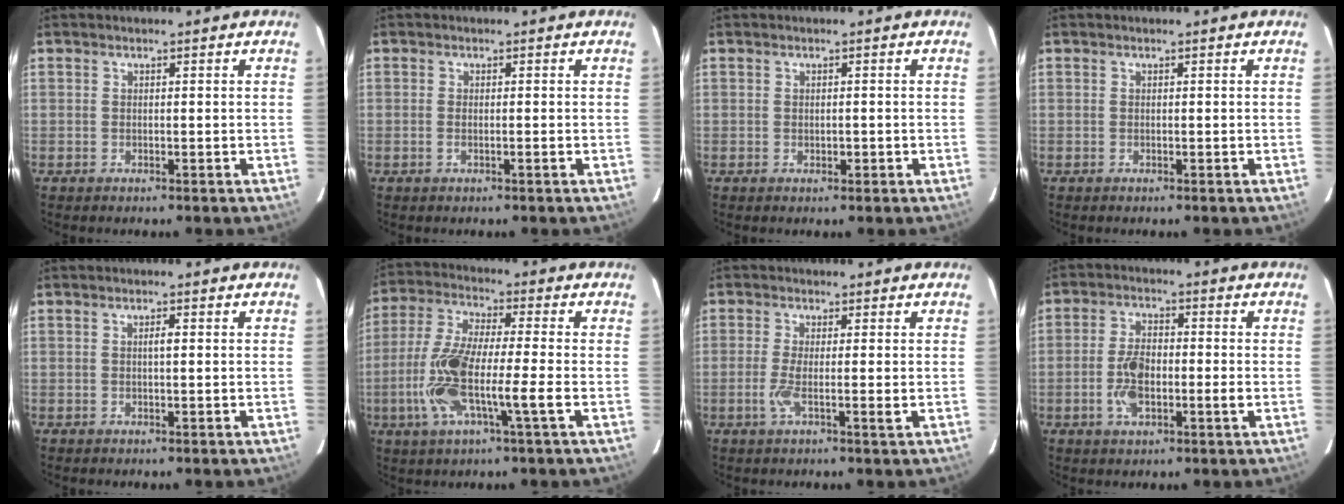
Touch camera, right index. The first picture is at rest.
{"total": 1.0, "force": [-0.3, 0.1, 0.9], "torque": [-0.019, -0.001, -0.003]}
{"total": 1.0, "force": [-0.2, 0.5, 0.8], "torque": [-0.013, 0.000, -0.001]}
{"total": 0.0}
{"total": 1.0, "force": [0.1, 0.1, 1.0], "torque": [-0.019, 0.002, 0.001]}
{"total": 11.7, "force": [-3.1, 0.9, 11.2], "torque": [-0.234, -0.002, -0.066]}
{"total": 3.5, "force": [-0.7, 0.0, 3.4], "torque": [-0.071, -0.005, -0.015]}
{"total": 6.6, "force": [-1.3, 2.4, 6.0], "torque": [-0.127, 0.007, -0.027]}